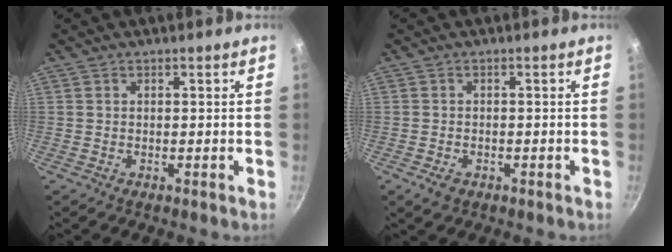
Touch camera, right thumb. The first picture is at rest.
{"total": 2.7, "force": [-1.4, 1.7, 1.5], "torque": [-0.029, 0.004, -0.019]}